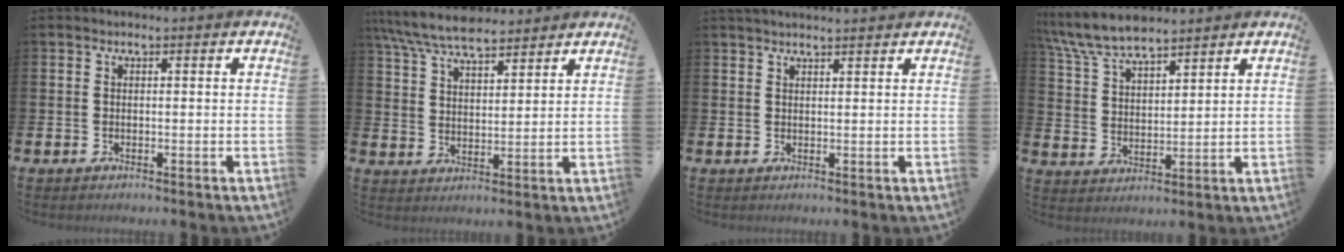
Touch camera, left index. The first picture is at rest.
{"total": 7.7, "force": [7.1, 1.6, 2.4], "torque": [-0.074, -0.027, 0.131]}
{"total": 1.9, "force": [1.9, 0.2, 0.4], "torque": [0.001, -0.008, 0.032]}
{"total": 7.7, "force": [7.2, 1.5, 2.5], "torque": [-0.075, -0.025, 0.132]}